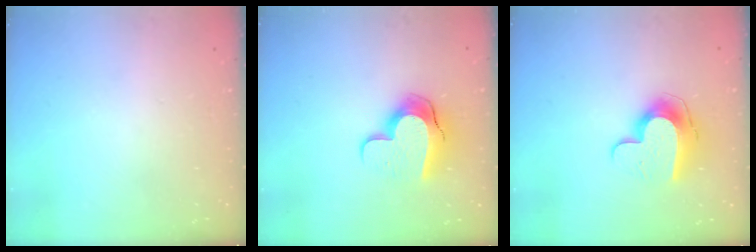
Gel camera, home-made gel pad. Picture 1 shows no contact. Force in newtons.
{"total": 11.9, "press": 11.9, "slide": 1.1}
{"total": 12.0, "press": 11.9, "slide": 0.9}